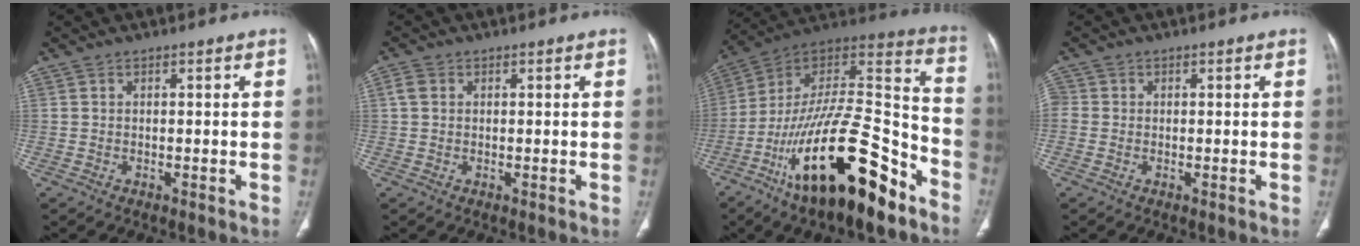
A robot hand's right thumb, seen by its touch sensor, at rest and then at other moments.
{"total": 1.9, "force": [0.4, 1.5, 1.1], "torque": [-0.022, 0.005, 0.008]}
{"total": 28.7, "force": [-15.6, 9.7, 22.1], "torque": [-0.358, 0.078, -0.256]}
{"total": 1.8, "force": [-0.1, 1.6, 0.8], "torque": [-0.015, 0.006, -0.005]}